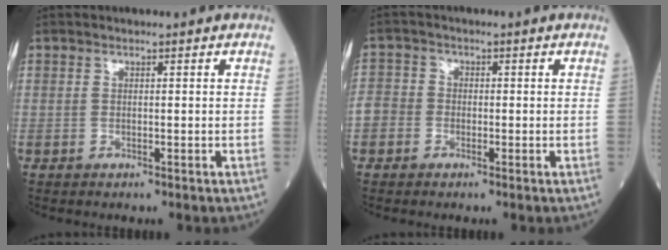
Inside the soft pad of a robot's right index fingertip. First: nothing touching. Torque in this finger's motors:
{"motor_torque": [0.59, -0.10, 0.10, 0.03]}